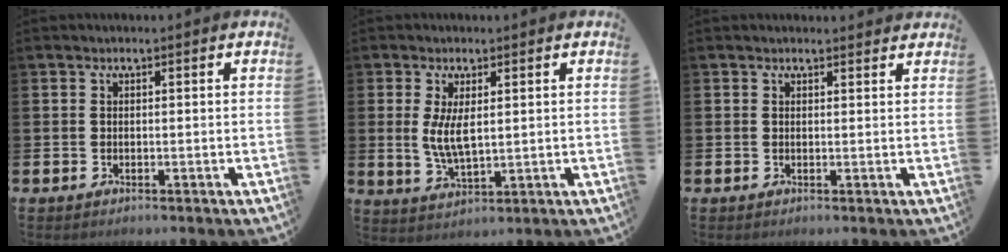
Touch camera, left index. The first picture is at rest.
{"total": 4.9, "force": [1.2, 1.9, 4.3], "torque": [-0.082, 0.002, 0.020]}
{"total": 1.0, "force": [0.9, 0.3, 0.1], "torque": [0.006, -0.001, 0.015]}